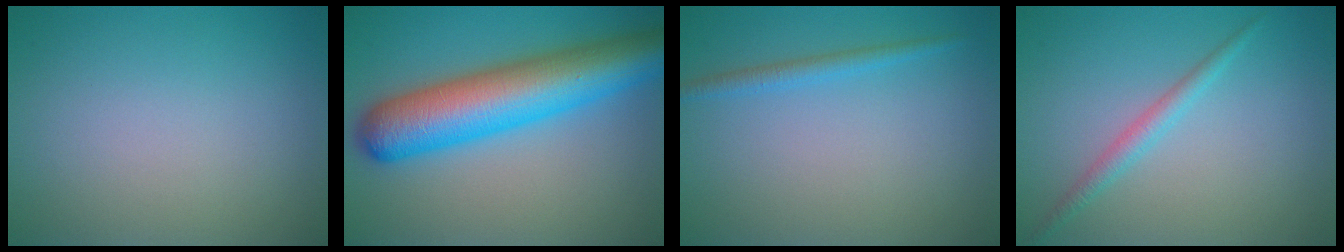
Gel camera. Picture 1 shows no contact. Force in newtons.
{"total": 10.6, "press": 10.6, "slide": 0.3}
{"total": 1.5, "press": 1.5, "slide": 0.1}
{"total": 1.8, "press": 1.8, "slide": 0.0}